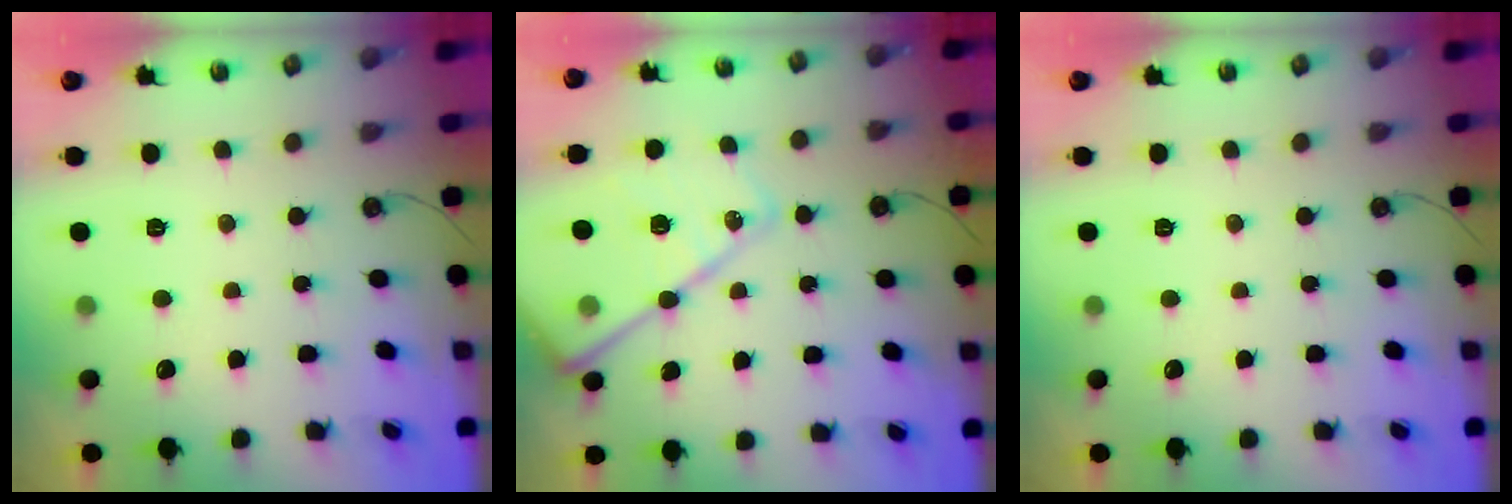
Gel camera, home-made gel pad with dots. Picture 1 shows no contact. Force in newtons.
{"total": 18.9, "press": 18.8, "slide": 1.8}
{"total": 0.0}